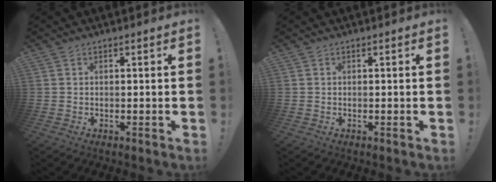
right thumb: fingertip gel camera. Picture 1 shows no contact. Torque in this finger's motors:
{"motor_torque": [0.07, 0.01, 0.06, -0.13, 0.00]}